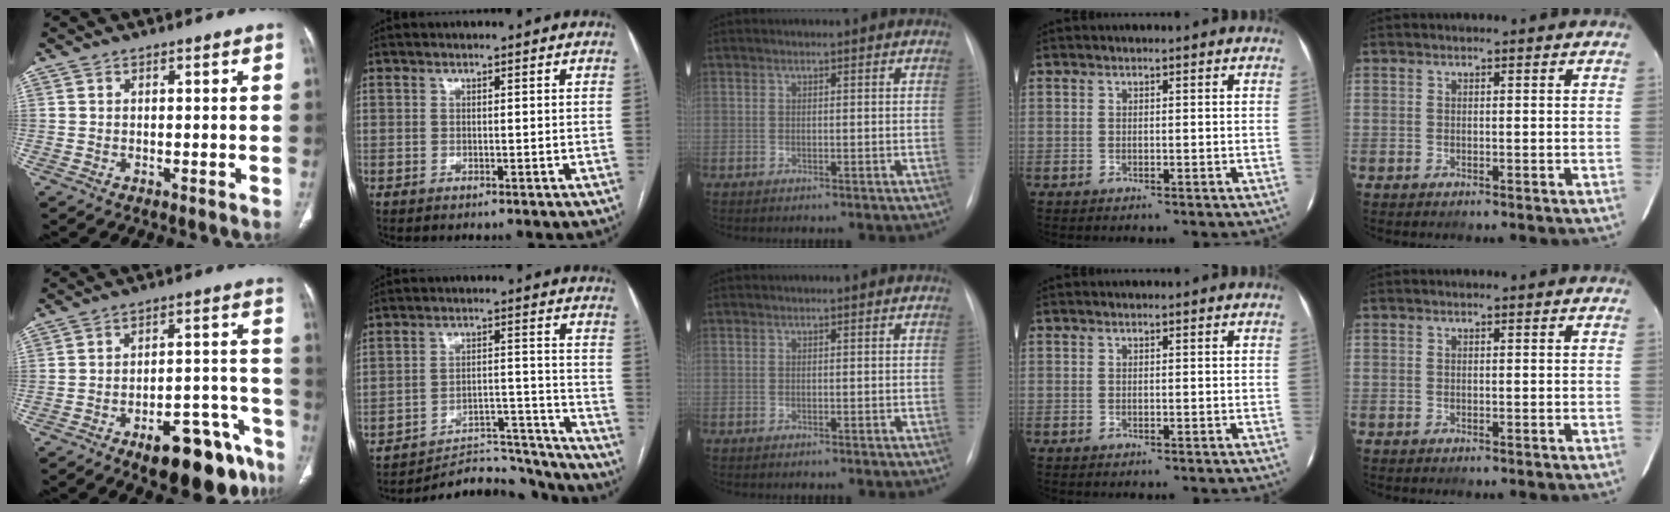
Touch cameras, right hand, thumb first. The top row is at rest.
{"thumb": {"total": 16.9, "force": [-11.1, 6.3, 11.0], "torque": [-0.084, 0.089, -0.155]}, "index": {"total": 14.4, "force": [-14.2, 2.2, 0.6], "torque": [0.004, 0.046, -0.205]}}